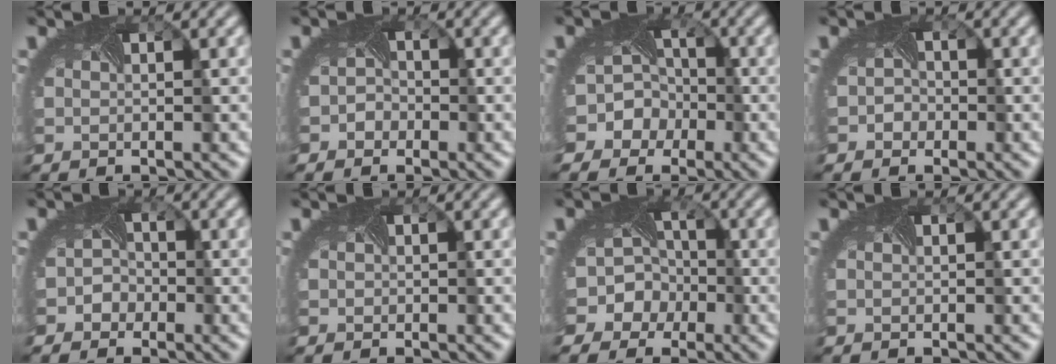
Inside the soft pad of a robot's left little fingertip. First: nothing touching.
{"total": 1.7, "force": [-1.0, 1.3, 0.2], "torque": [0.014, -0.001, -0.018]}
{"total": 8.8, "force": [-3.4, 7.7, 2.6], "torque": [-0.048, 0.008, -0.081]}
{"total": 1.7, "force": [-0.9, 1.5, 0.3], "torque": [0.014, -0.001, -0.013]}
{"total": 2.6, "force": [-1.4, 2.1, 0.5], "torque": [0.017, 0.008, -0.023]}
{"total": 0.0}
{"total": 9.9, "force": [-3.4, 8.7, 3.3], "torque": [-0.067, 0.006, -0.083]}
{"total": 0.0}